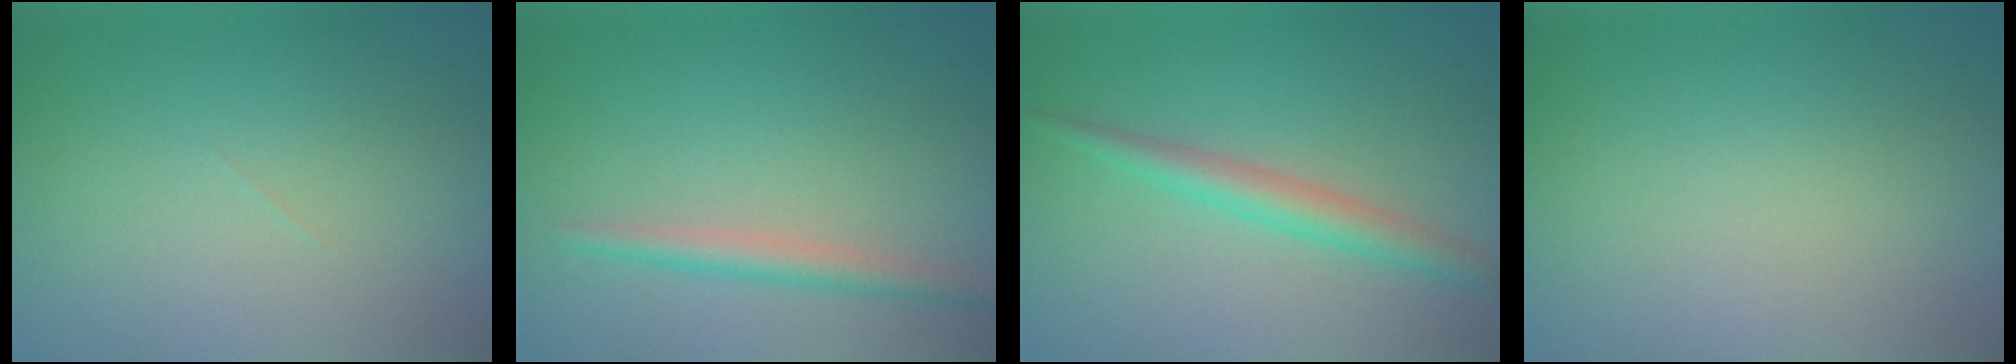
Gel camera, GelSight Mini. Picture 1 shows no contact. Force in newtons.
{"total": 2.3, "press": 2.3, "slide": 0.1}
{"total": 2.8, "press": 2.8, "slide": 0.1}
{"total": 0.0}